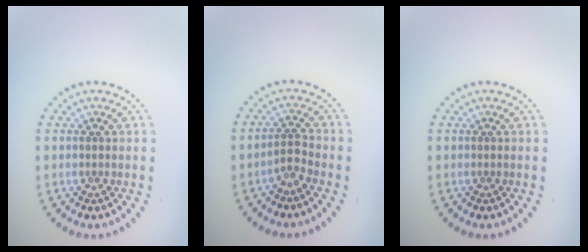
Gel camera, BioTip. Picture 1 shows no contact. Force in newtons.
{"total": 1.6, "press": 1.1, "slide": 1.2}
{"total": 0.0}